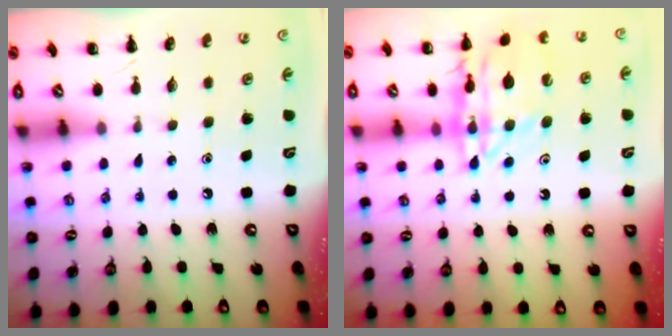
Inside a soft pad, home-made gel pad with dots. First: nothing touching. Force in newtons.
{"total": 16.2, "press": 16.0, "slide": 2.3}